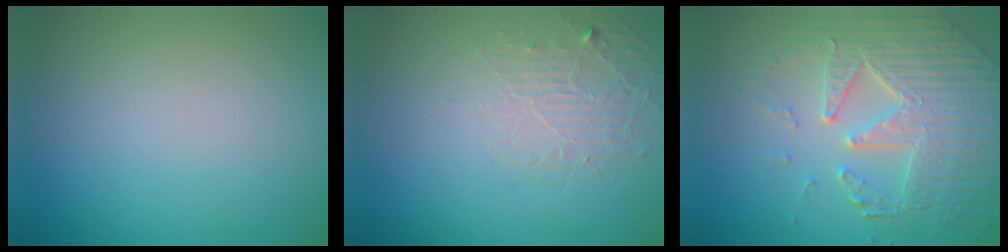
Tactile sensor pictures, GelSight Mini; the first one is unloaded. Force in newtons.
{"total": 1.9, "press": 0.6, "slide": 1.8}
{"total": 7.4, "press": 5.4, "slide": 5.1}